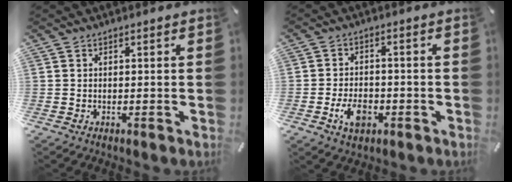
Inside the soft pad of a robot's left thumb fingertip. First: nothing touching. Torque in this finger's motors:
{"motor_torque": [0.44, 1.89, 0.73, 0.26, 0.03]}